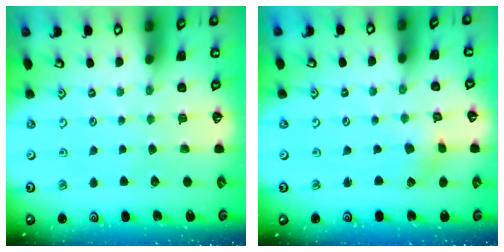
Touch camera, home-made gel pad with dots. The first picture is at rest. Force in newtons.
{"total": 1.7, "press": 1.7, "slide": 0.3}